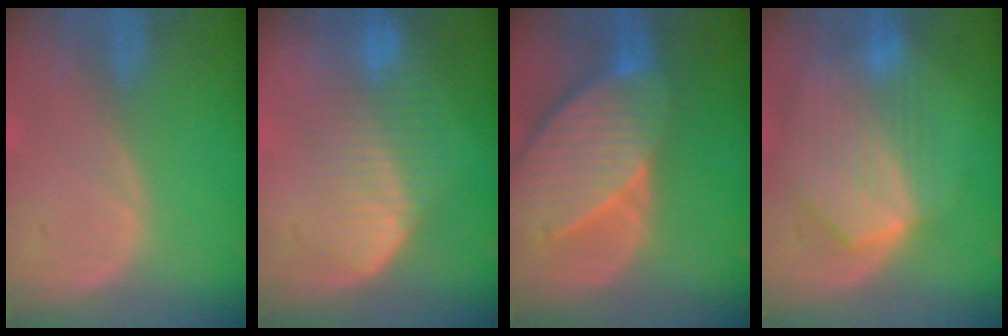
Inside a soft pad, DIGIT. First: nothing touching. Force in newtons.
{"total": 7.5, "press": 7.2, "slide": 2.1}
{"total": 10.5, "press": 9.3, "slide": 5.0}
{"total": 8.6, "press": 7.9, "slide": 3.5}